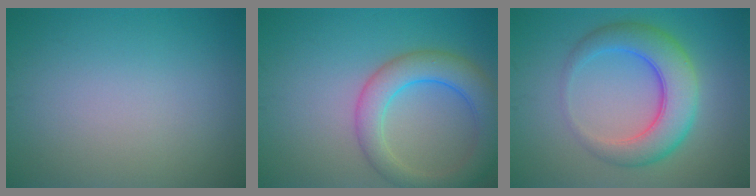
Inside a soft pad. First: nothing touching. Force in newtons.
{"total": 5.7, "press": 5.7, "slide": 0.3}
{"total": 6.4, "press": 6.4, "slide": 0.2}